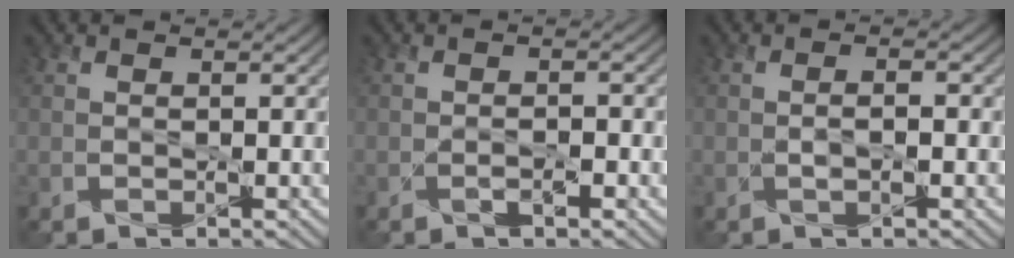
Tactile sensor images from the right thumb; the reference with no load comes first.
{"total": 1.6, "force": [-1.0, 0.6, 1.1], "torque": [-0.004, 0.000, -0.017]}
{"total": 1.2, "force": [-0.6, 0.0, 1.0], "torque": [-0.004, 0.004, -0.012]}